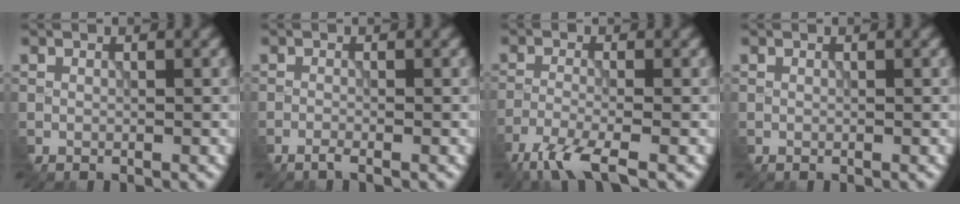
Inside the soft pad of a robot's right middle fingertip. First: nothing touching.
{"total": 1.2, "force": [-1.1, -0.2, 0.5], "torque": [-0.016, -0.002, -0.022]}
{"total": 4.8, "force": [-3.8, 0.6, 2.9], "torque": [-0.069, -0.010, -0.082]}
{"total": 0.0}